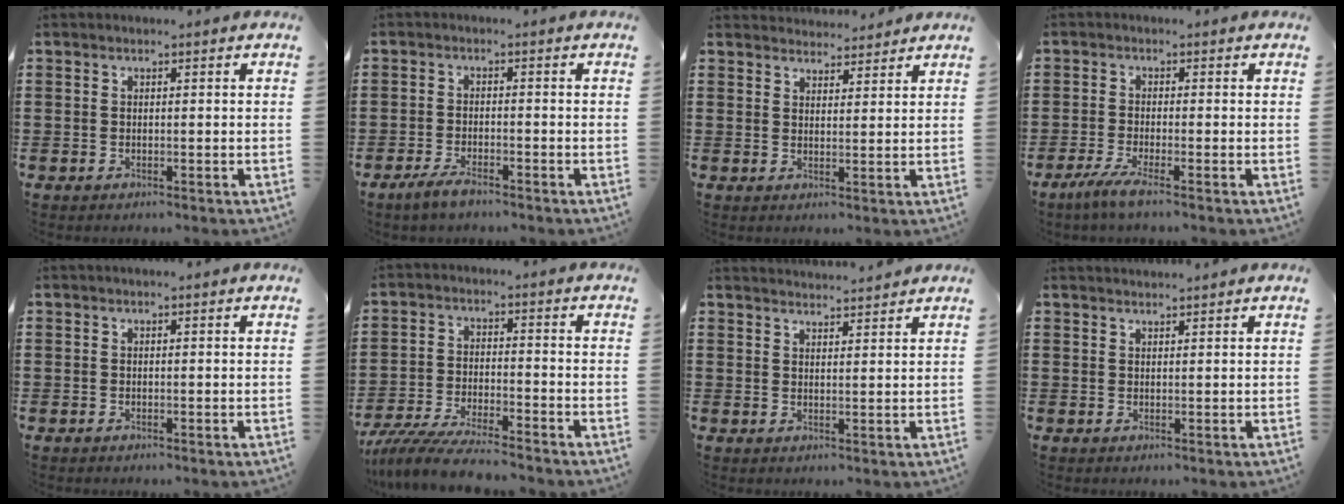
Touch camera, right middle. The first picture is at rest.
{"total": 2.7, "force": [-1.9, 0.8, 1.8], "torque": [-0.044, 0.001, -0.042]}
{"total": 3.1, "force": [3.1, 0.4, -0.4], "torque": [0.008, -0.012, 0.058]}
{"total": 3.0, "force": [-1.8, -0.1, 2.4], "torque": [-0.063, -0.013, -0.038]}
{"total": 0.0}
{"total": 6.9, "force": [-6.4, 0.4, 2.5], "torque": [-0.060, -0.007, -0.127]}
{"total": 2.7, "force": [2.6, -0.4, -0.2], "torque": [-0.002, -0.006, 0.050]}
{"total": 1.4, "force": [1.4, -0.2, 0.1], "torque": [-0.003, 0.000, 0.026]}